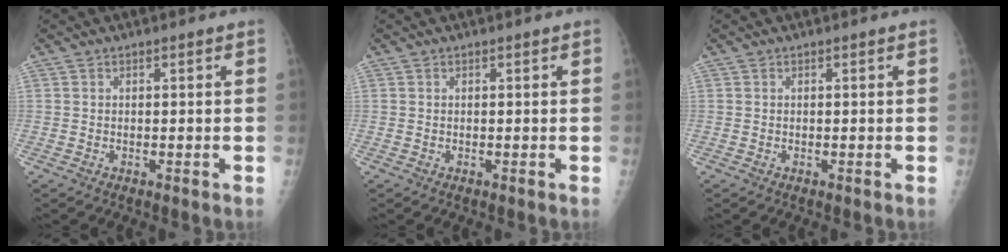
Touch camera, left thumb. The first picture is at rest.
{"total": 0.0}
{"total": 0.0}